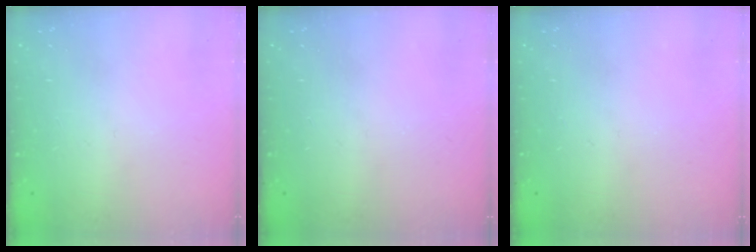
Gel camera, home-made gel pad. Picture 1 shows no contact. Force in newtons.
{"total": 0.0}
{"total": 0.0}